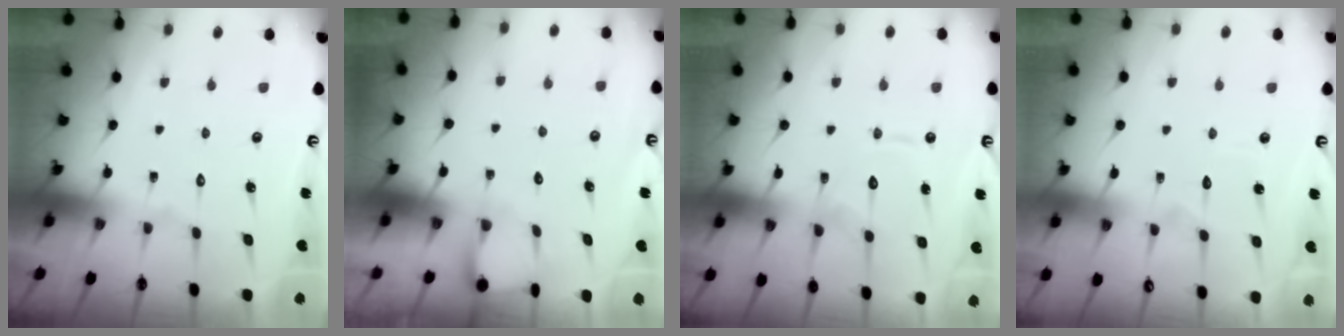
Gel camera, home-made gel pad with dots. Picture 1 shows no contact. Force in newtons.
{"total": 2.8, "press": 2.8, "slide": 0.1}
{"total": 12.0, "press": 11.9, "slide": 1.3}
{"total": 2.9, "press": 2.9, "slide": 0.2}